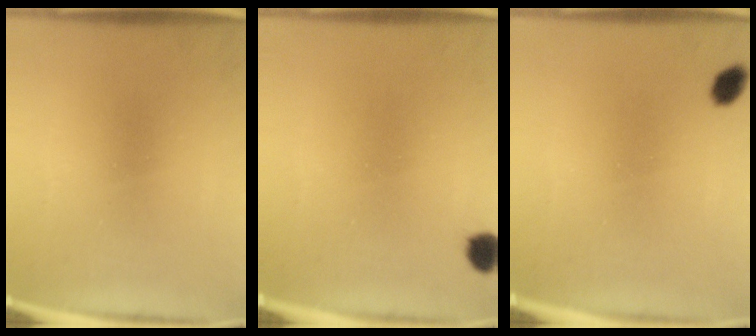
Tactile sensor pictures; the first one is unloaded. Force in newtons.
{"total": 2.8}
{"total": 2.5}